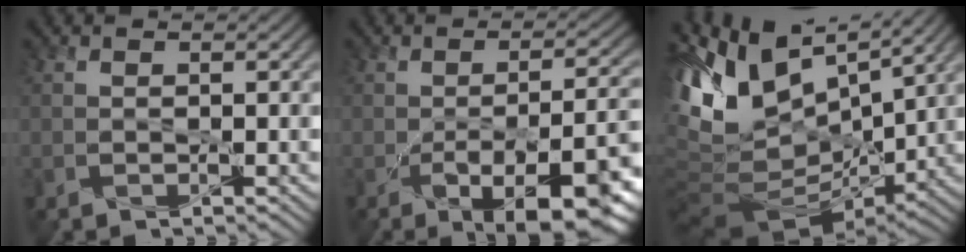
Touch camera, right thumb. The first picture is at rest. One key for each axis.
{"total": 11.7, "fx": -5.0, "fy": 4.5, "fz": 9.6, "tx": -0.124, "ty": -0.026, "tz": -0.060}
{"total": 13.2, "fx": 4.7, "fy": 7.3, "fz": 9.9, "tx": -0.234, "ty": -0.001, "tz": 0.092}